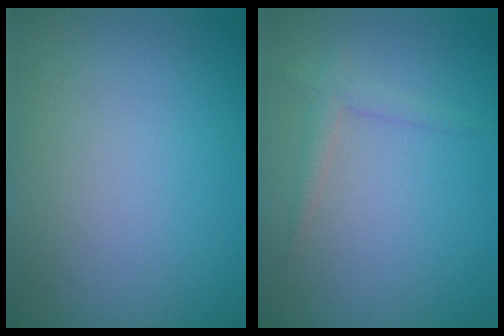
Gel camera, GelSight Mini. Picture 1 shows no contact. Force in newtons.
{"total": 1.4, "press": 1.4, "slide": 0.1}